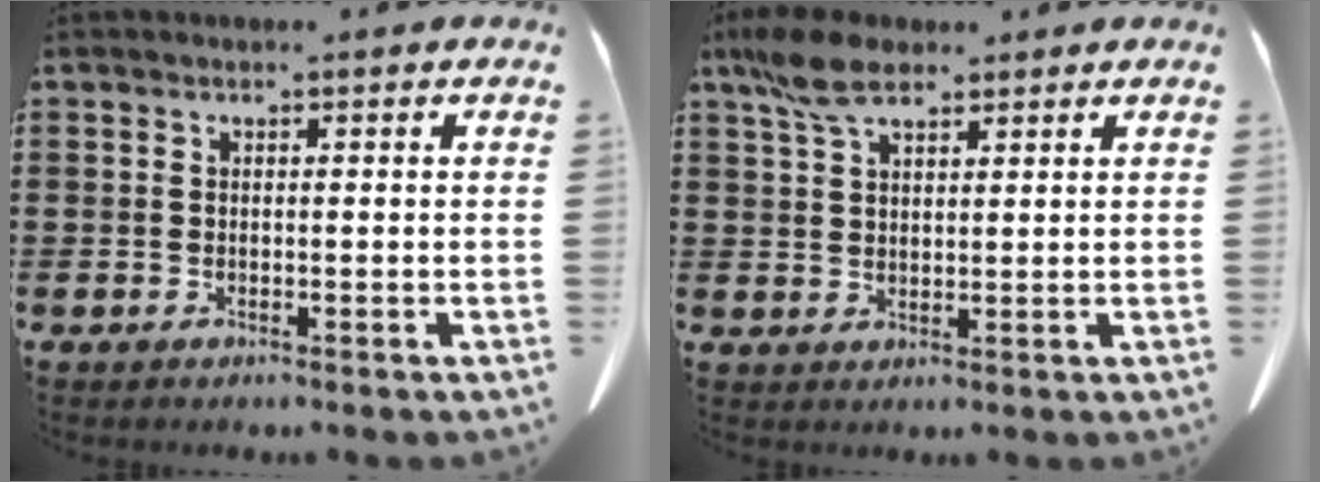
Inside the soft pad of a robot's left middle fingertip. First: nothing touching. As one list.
[{"total": 6.6, "force": [4.4, 2.6, 4.2], "torque": [-0.100, 0.000, 0.080]}]